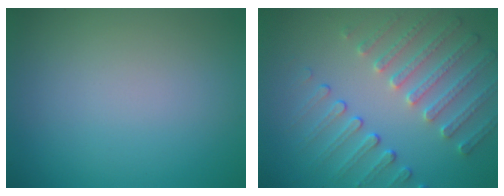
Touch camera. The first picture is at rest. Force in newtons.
{"total": 4.9, "press": 3.8, "slide": 3.1}